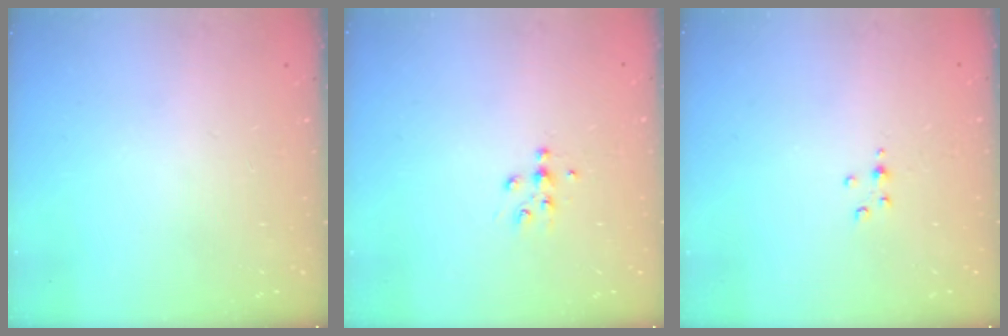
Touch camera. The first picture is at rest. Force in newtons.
{"total": 4.9, "press": 4.9, "slide": 0.7}
{"total": 3.1, "press": 3.1, "slide": 0.4}